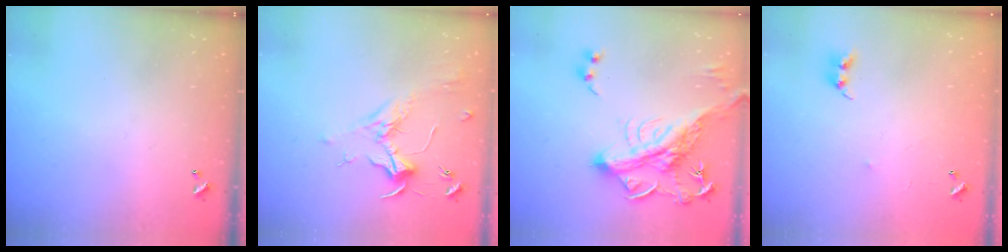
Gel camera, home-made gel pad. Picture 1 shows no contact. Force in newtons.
{"total": 1.8, "press": 1.7, "slide": 0.6}
{"total": 8.0, "press": 7.8, "slide": 1.3}
{"total": 6.9, "press": 6.9, "slide": 0.5}